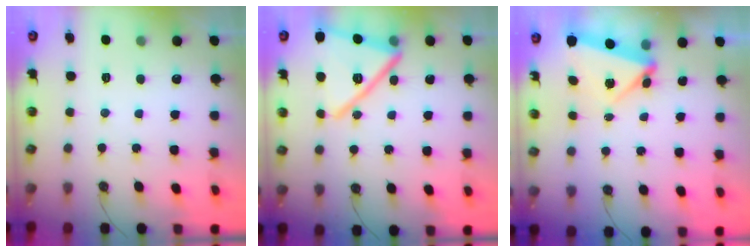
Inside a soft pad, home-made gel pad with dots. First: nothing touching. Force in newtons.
{"total": 20.3, "press": 20.2, "slide": 1.9}
{"total": 6.0, "press": 5.8, "slide": 1.7}